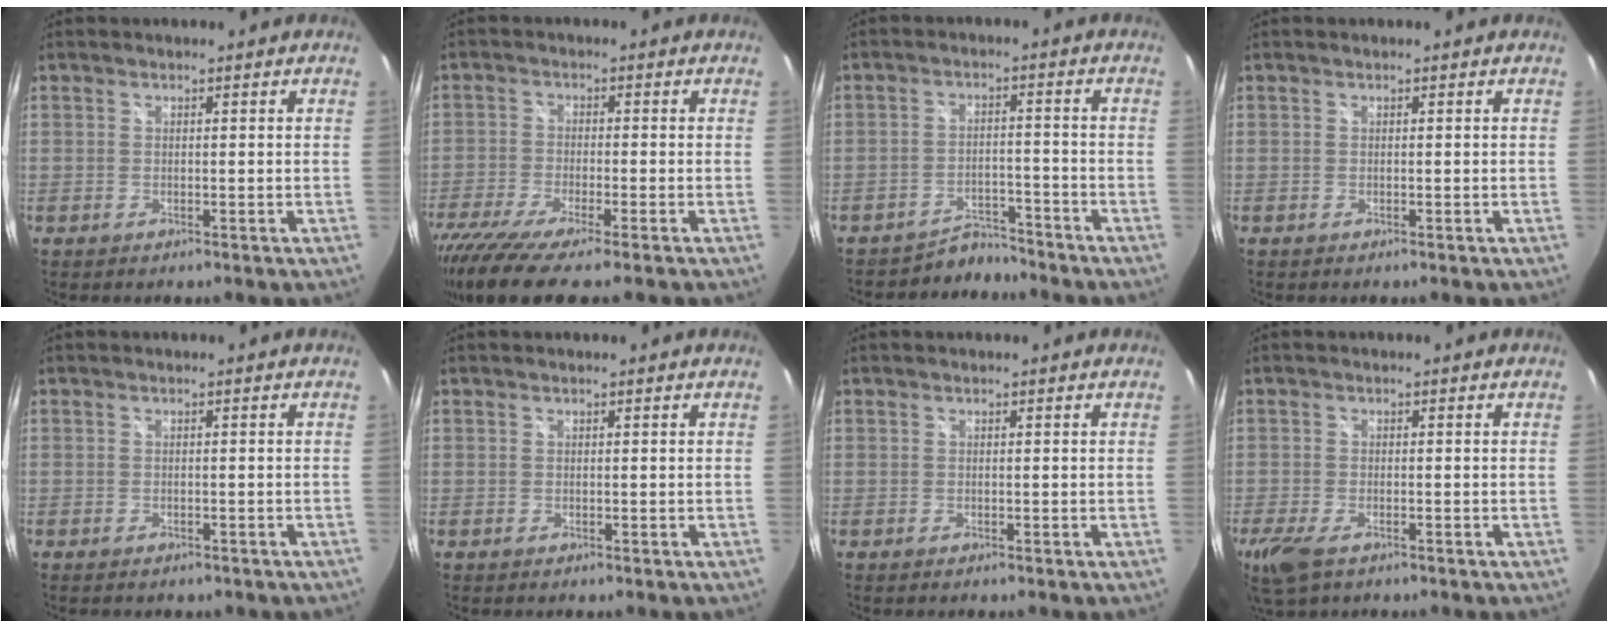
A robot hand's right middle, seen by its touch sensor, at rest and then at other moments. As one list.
[{"total": 12.6, "force": [-9.9, 0.9, 7.8], "torque": [-0.169, -0.055, -0.170]}, {"total": 5.1, "force": [-4.9, 1.2, -0.5], "torque": [0.004, 0.009, -0.079]}, {"total": 0.0}, {"total": 3.1, "force": [-2.4, 1.4, 1.3], "torque": [-0.026, -0.017, -0.030]}, {"total": 0.0}, {"total": 0.0}, {"total": 5.9, "force": [-3.8, 2.6, 3.8], "torque": [-0.097, -0.022, -0.070]}]